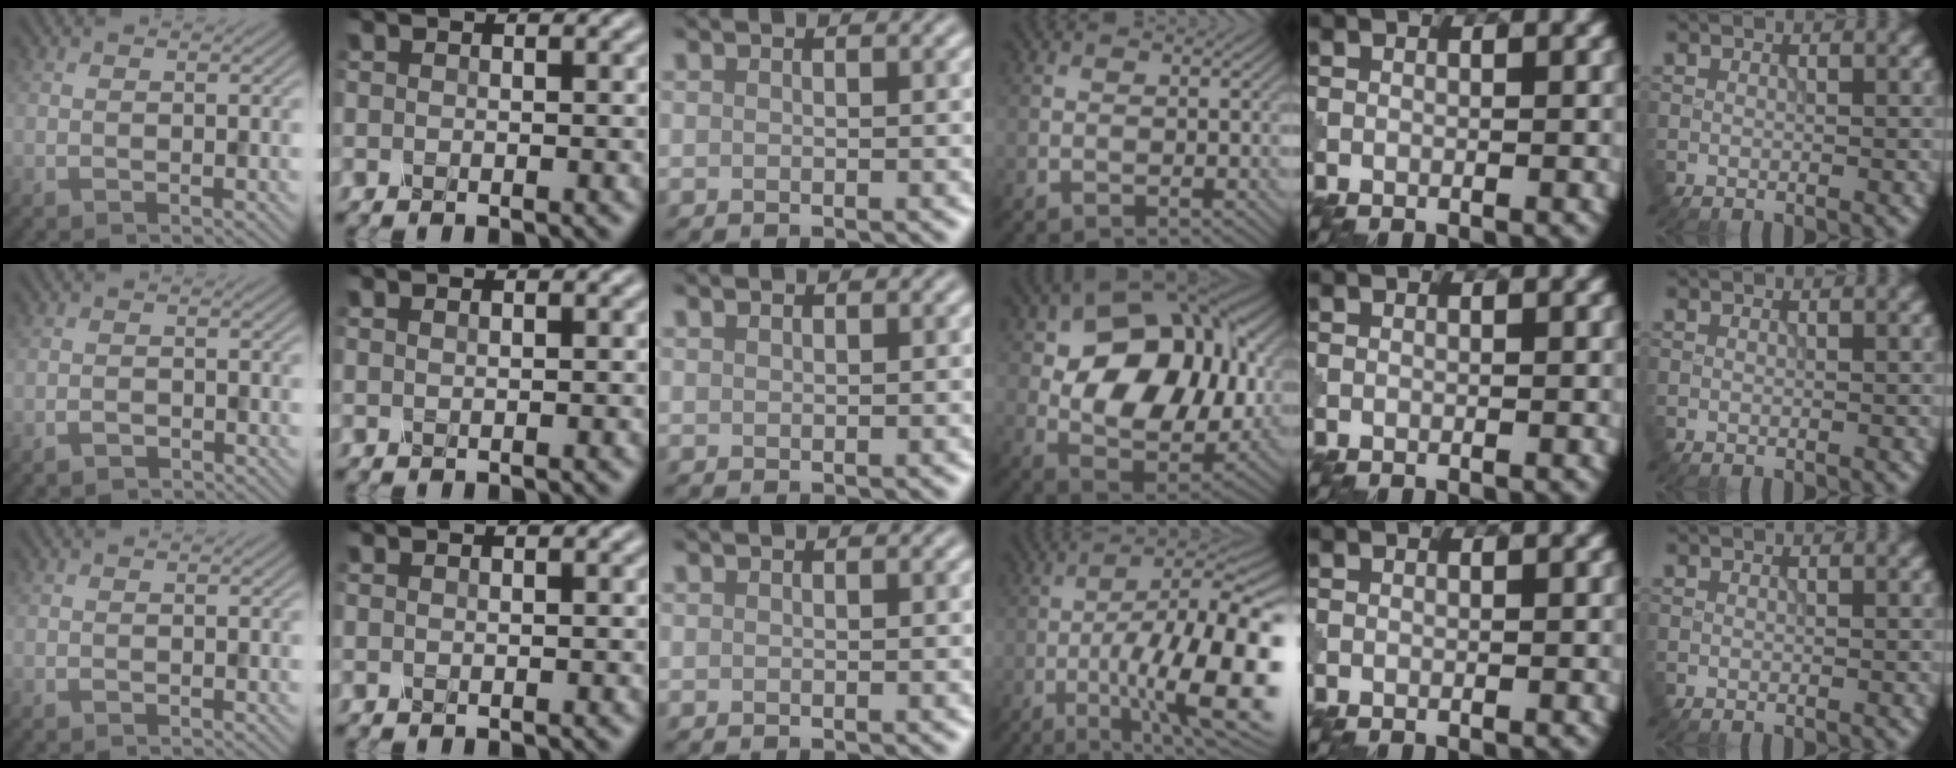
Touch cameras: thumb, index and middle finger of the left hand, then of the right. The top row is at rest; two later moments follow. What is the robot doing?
{"motion": "shake", "object": "sieve"}